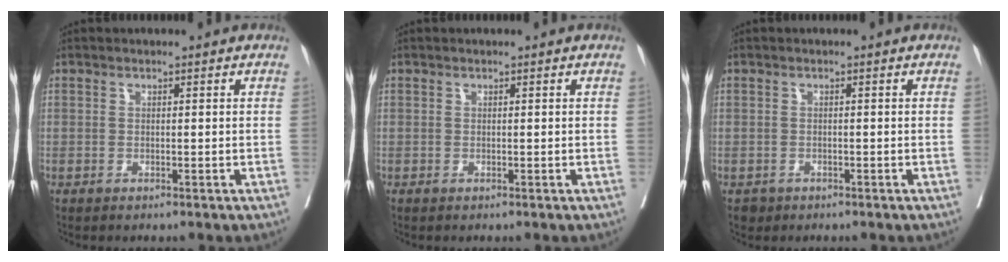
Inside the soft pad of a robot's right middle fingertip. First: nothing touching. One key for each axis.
{"total": 0.0}
{"total": 1.2, "fx": -0.8, "fy": 0.9, "fz": 0.1, "tx": -0.003, "ty": 0.002, "tz": -0.009}